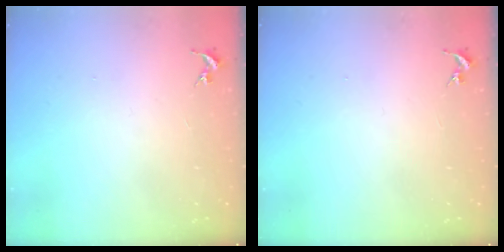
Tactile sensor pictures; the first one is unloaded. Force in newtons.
{"total": 0.0}